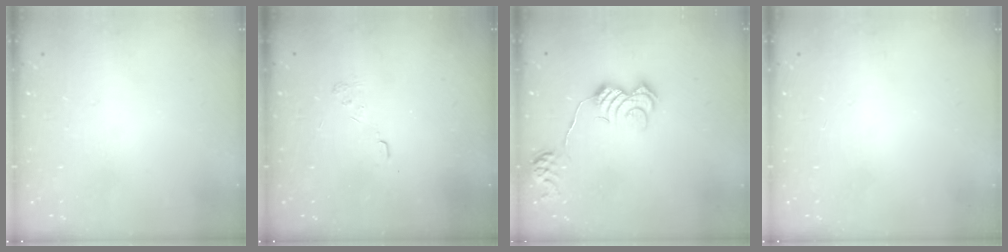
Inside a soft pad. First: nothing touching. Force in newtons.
{"total": 2.4, "press": 1.9, "slide": 1.5}
{"total": 11.2, "press": 11.2, "slide": 0.1}
{"total": 0.0}